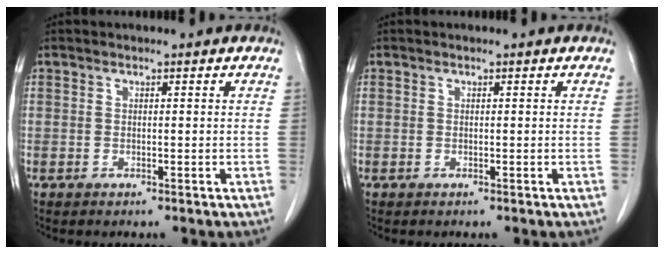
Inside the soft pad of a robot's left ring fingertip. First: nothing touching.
{"total": 0.0}